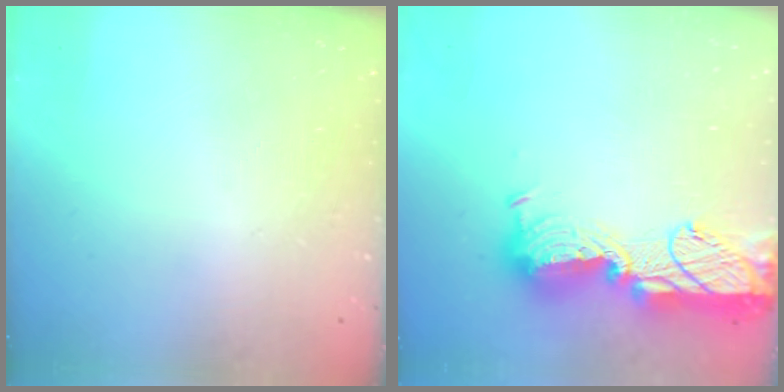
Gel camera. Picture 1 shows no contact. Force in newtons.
{"total": 19.3, "press": 19.2, "slide": 1.1}